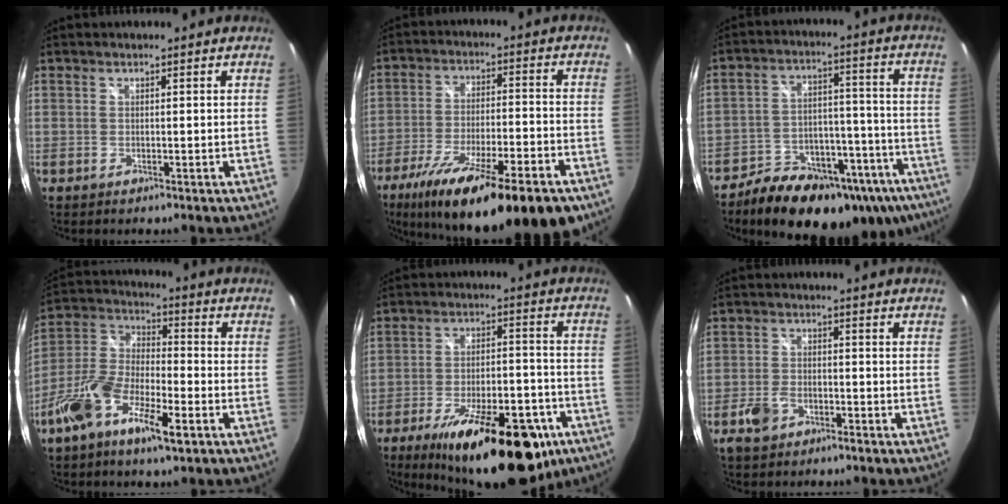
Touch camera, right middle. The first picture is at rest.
{"total": 24.0, "force": [-16.3, 5.2, 16.8], "torque": [-0.287, -0.049, -0.249]}
{"total": 25.4, "force": [-17.5, 12.0, 13.9], "torque": [-0.213, 0.012, -0.220]}
{"total": 13.9, "force": [-7.3, 4.7, 10.9], "torque": [-0.234, -0.006, -0.146]}
{"total": 24.9, "force": [-15.9, 9.7, 16.5], "torque": [-0.263, -0.017, -0.219]}
{"total": 5.3, "force": [-3.3, 3.0, 2.8], "torque": [-0.073, 0.001, -0.058]}